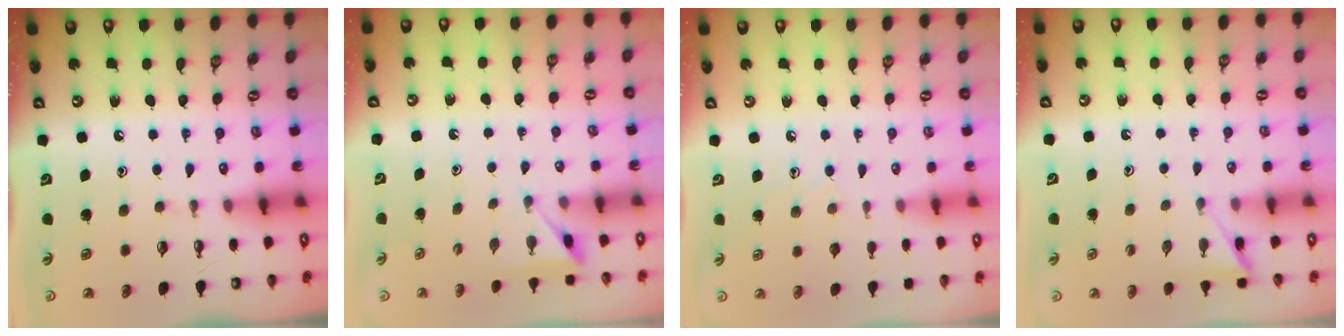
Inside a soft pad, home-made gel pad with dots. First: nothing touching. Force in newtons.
{"total": 2.5, "press": 2.5, "slide": 0.3}
{"total": 5.7, "press": 5.6, "slide": 0.6}
{"total": 4.1, "press": 4.0, "slide": 0.4}